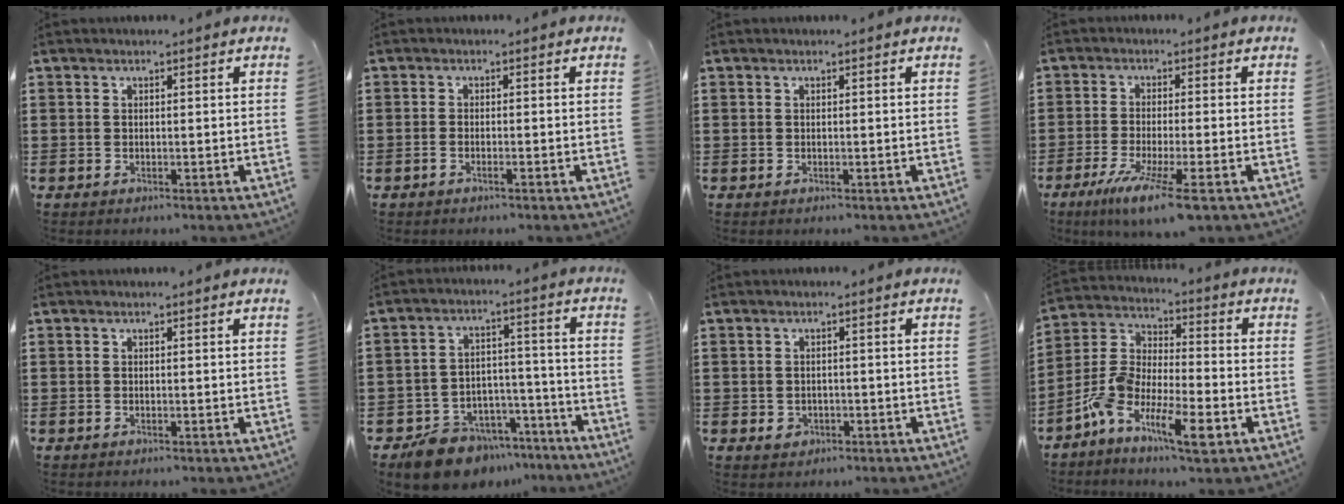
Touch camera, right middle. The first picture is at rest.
{"total": 0.9, "force": [-0.7, 0.1, 0.7], "torque": [-0.014, -0.004, -0.011]}
{"total": 0.0}
{"total": 6.9, "force": [-4.2, 0.3, 5.4], "torque": [-0.104, -0.018, -0.074]}
{"total": 0.0}
{"total": 8.6, "force": [-7.8, 3.4, 1.1], "torque": [-0.022, 0.041, -0.147]}
{"total": 1.3, "force": [-0.5, 1.1, 0.5], "torque": [-0.014, -0.001, -0.010]}
{"total": 10.1, "force": [-6.3, 2.9, 7.4], "torque": [-0.178, -0.015, -0.130]}